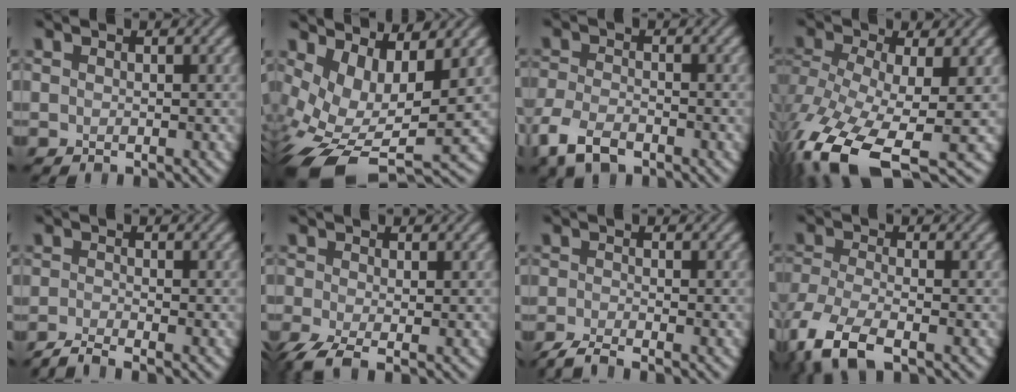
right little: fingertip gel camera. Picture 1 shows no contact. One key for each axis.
{"total": 8.9, "fx": -1.0, "fy": 4.4, "fz": 7.7, "tx": -0.154, "ty": -0.030, "tz": -0.007}
{"total": 5.0, "fx": -3.3, "fy": 2.3, "fz": 3.0, "tx": -0.065, "ty": -0.002, "tz": -0.075}
{"total": 12.9, "fx": -6.1, "fy": 4.8, "fz": 10.3, "tx": -0.233, "ty": -0.021, "tz": -0.106}
{"total": 2.2, "fx": -1.7, "fy": 0.3, "fz": 1.3, "tx": -0.023, "ty": -0.007, "tz": -0.046}
{"total": 3.5, "fx": -1.8, "fy": 1.3, "fz": 2.7, "tx": -0.065, "ty": -0.010, "tz": -0.041}
{"total": 2.4, "fx": -2.0, "fy": 0.3, "fz": 1.4, "tx": -0.030, "ty": -0.007, "tz": -0.047}
{"total": 6.5, "fx": -3.8, "fy": 2.5, "fz": 4.7, "tx": -0.110, "ty": -0.017, "tz": -0.083}